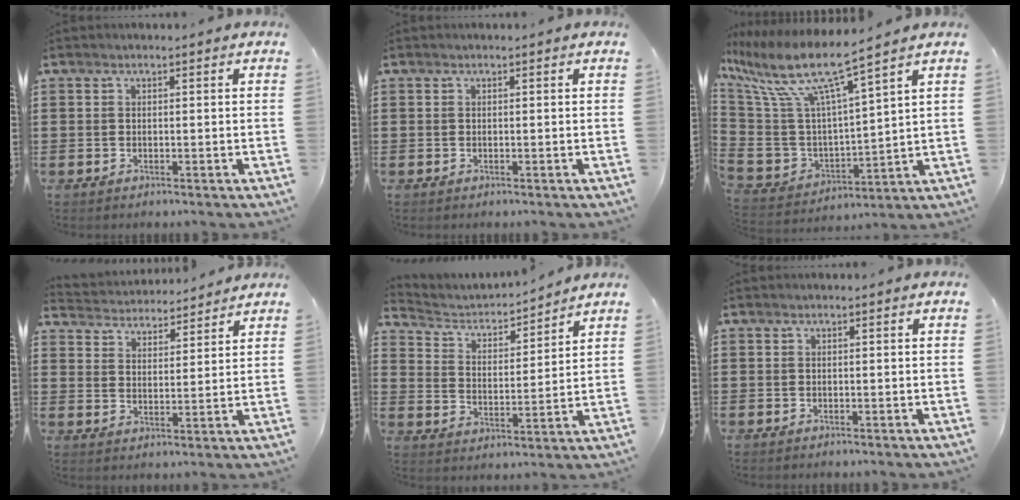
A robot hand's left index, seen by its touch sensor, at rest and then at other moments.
{"total": 0.0}
{"total": 9.7, "force": [6.1, 2.6, 7.1], "torque": [-0.174, -0.042, 0.097]}
{"total": 3.9, "force": [3.9, 0.3, -0.3], "torque": [-0.017, -0.027, 0.065]}
{"total": 3.4, "force": [3.2, 1.2, 0.6], "torque": [-0.036, -0.026, 0.047]}
{"total": 0.0}